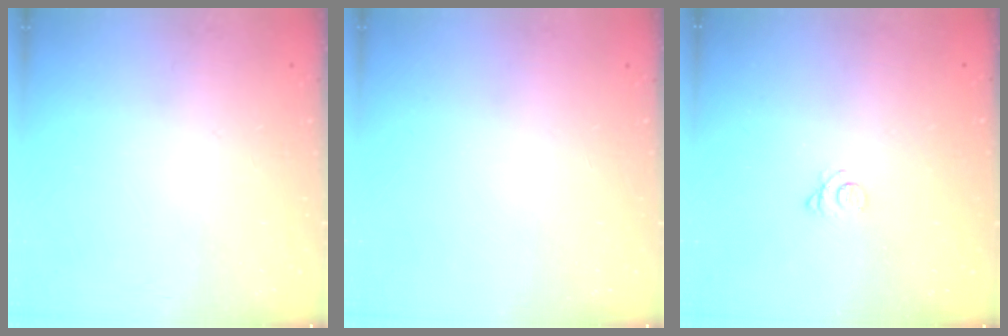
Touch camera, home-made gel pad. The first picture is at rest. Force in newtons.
{"total": 0.0}
{"total": 2.5, "press": 2.5, "slide": 0.3}